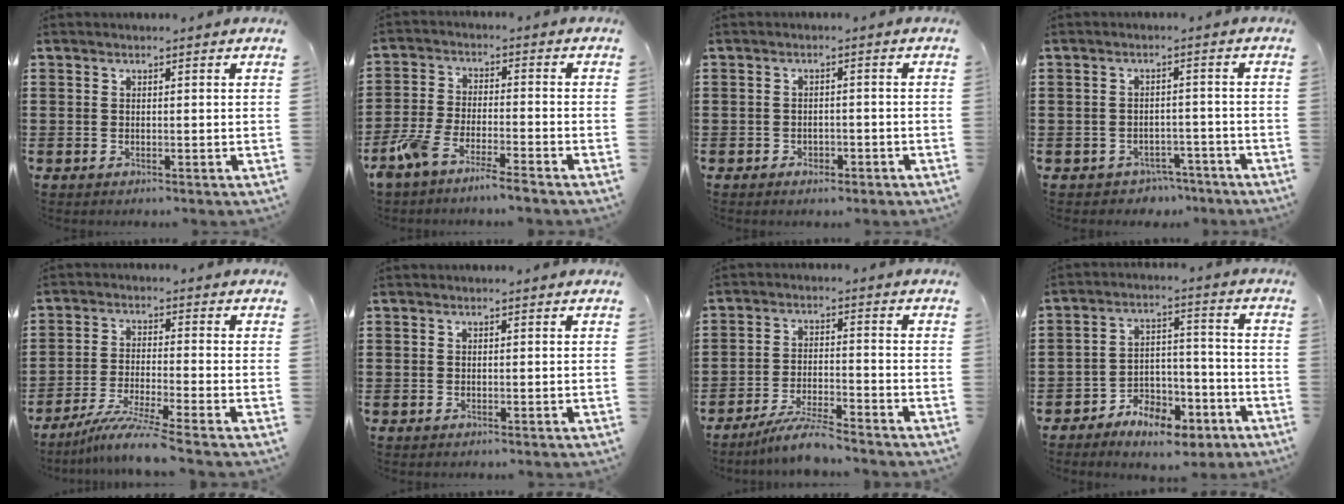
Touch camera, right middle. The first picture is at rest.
{"total": 5.7, "force": [-5.0, 0.3, 2.8], "torque": [-0.081, -0.013, -0.102]}
{"total": 1.4, "force": [-1.1, 0.8, 0.5], "torque": [-0.013, -0.002, -0.022]}
{"total": 2.4, "force": [-2.3, 0.7, -0.2], "torque": [-0.008, 0.000, -0.051]}
{"total": 6.2, "force": [-4.9, -0.6, 3.7], "torque": [-0.079, -0.021, -0.096]}
{"total": 0.0}
{"total": 5.6, "force": [-5.1, 0.0, 2.3], "torque": [-0.051, -0.010, -0.098]}
{"total": 6.7, "force": [-5.5, 2.9, 2.5], "torque": [-0.045, 0.018, -0.105]}